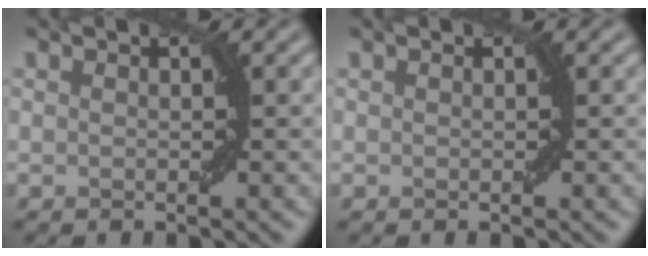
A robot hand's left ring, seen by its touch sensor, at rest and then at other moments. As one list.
[{"total": 0.0}]